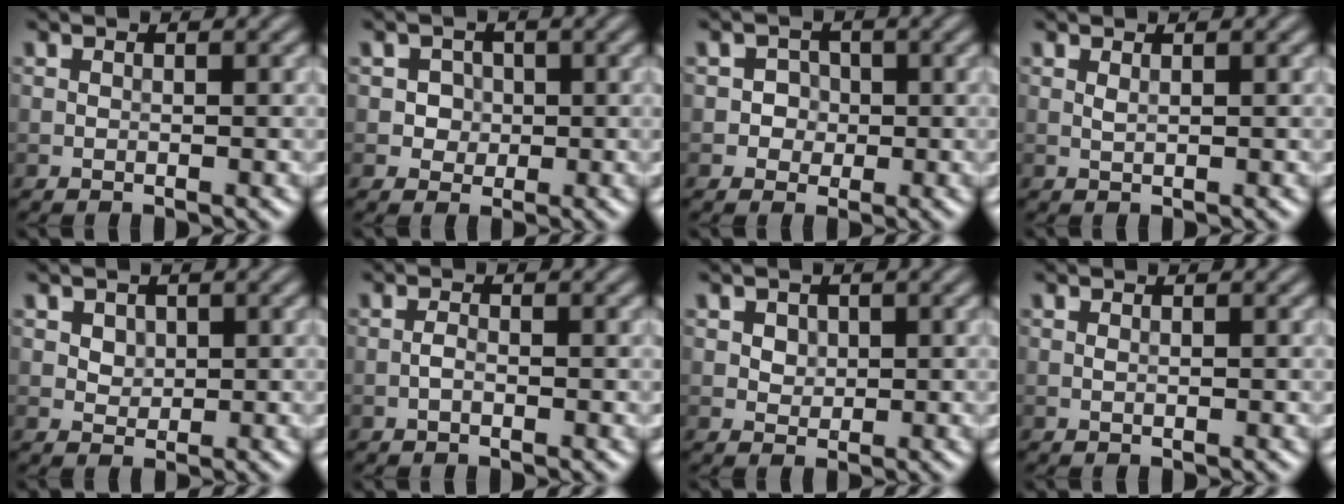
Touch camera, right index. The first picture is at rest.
{"total": 2.0, "force": [0.2, 1.9, 0.7], "torque": [0.003, 0.000, 0.007]}
{"total": 1.7, "force": [-0.2, 1.7, 0.4], "torque": [0.018, 0.001, -0.011]}
{"total": 0.5, "force": [0.3, 0.1, 0.4], "torque": [-0.011, -0.001, 0.006]}
{"total": 1.7, "force": [0.8, 1.3, 0.7], "torque": [-0.014, -0.002, 0.023]}
{"total": 0.9, "force": [-0.4, 0.3, 0.7], "torque": [-0.016, 0.001, -0.010]}
{"total": 1.5, "force": [0.6, 1.3, 0.7], "torque": [-0.010, 0.000, 0.015]}
{"total": 0.0}